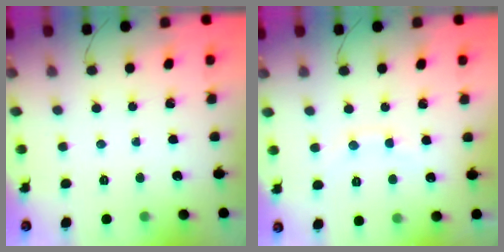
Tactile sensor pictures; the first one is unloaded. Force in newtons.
{"total": 6.6, "press": 6.5, "slide": 1.1}